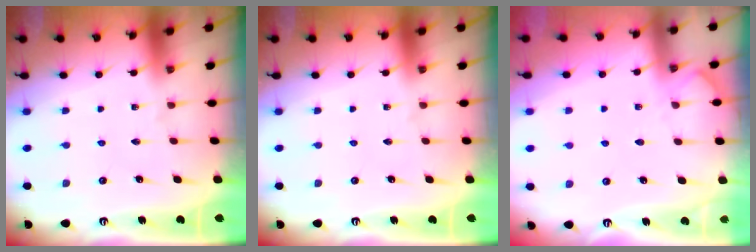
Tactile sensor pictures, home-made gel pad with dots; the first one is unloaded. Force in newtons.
{"total": 0.0}
{"total": 4.5, "press": 4.5, "slide": 0.6}